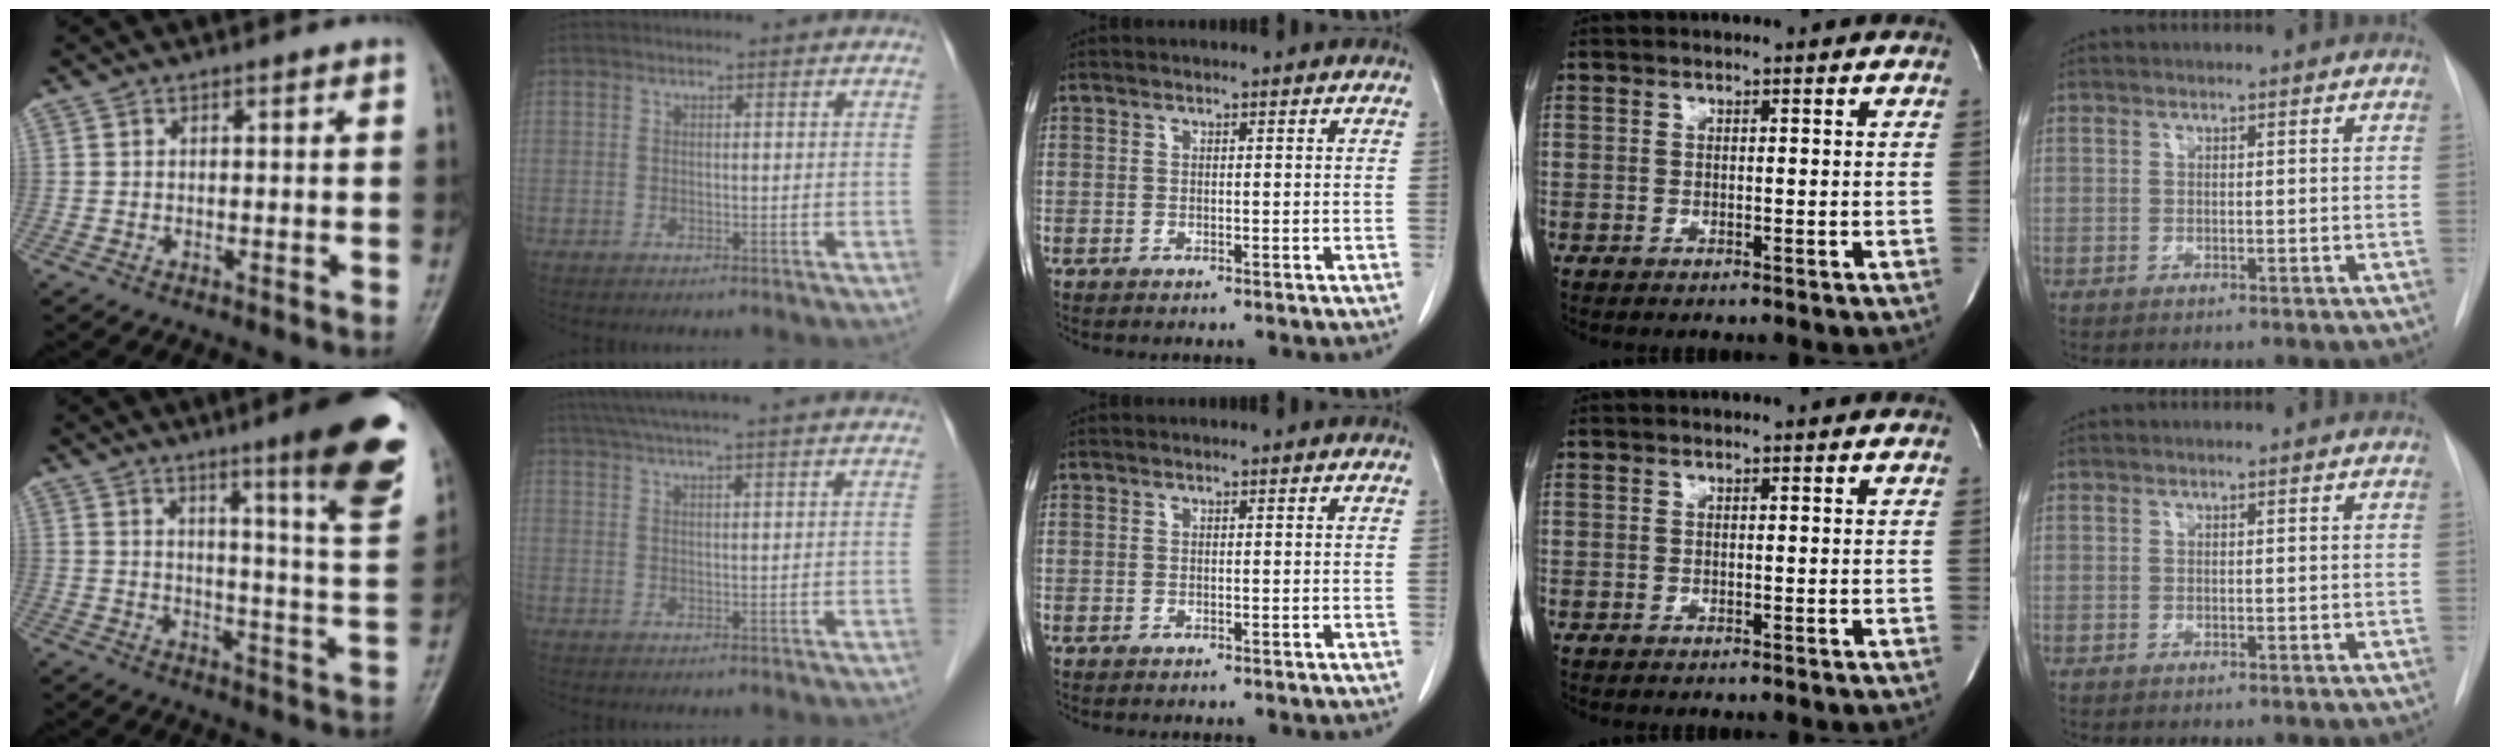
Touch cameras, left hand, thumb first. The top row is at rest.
{"thumb": {"total": 17.0, "force": [9.8, 1.5, 13.8], "torque": [-0.157, -0.060, 0.130]}, "index": {"total": 18.8, "force": [16.5, 0.3, 9.1], "torque": [-0.149, 0.034, 0.217]}}